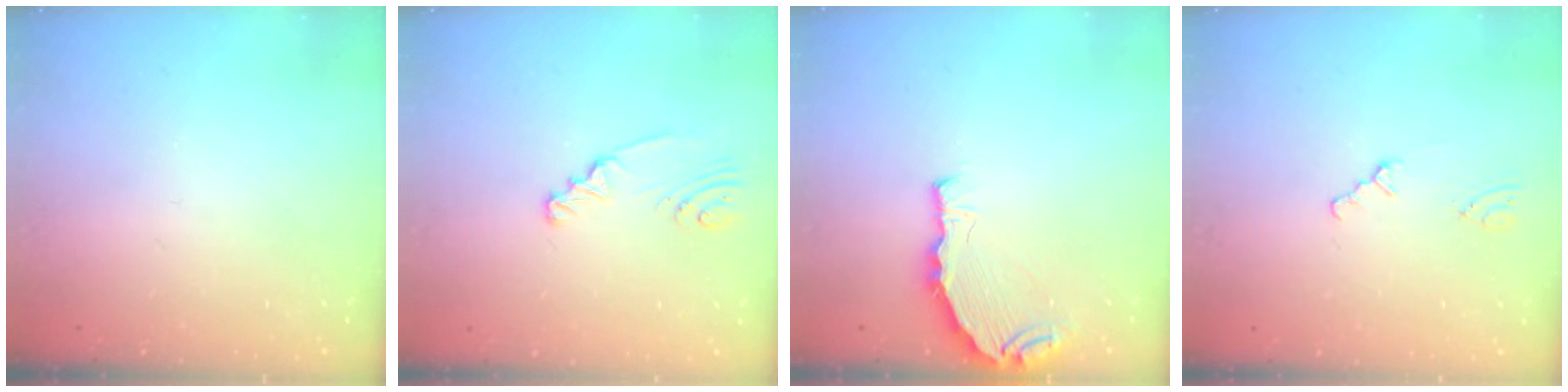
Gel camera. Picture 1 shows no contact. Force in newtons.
{"total": 2.5, "press": 2.5, "slide": 0.3}
{"total": 7.2, "press": 5.7, "slide": 4.4}
{"total": 0.0}